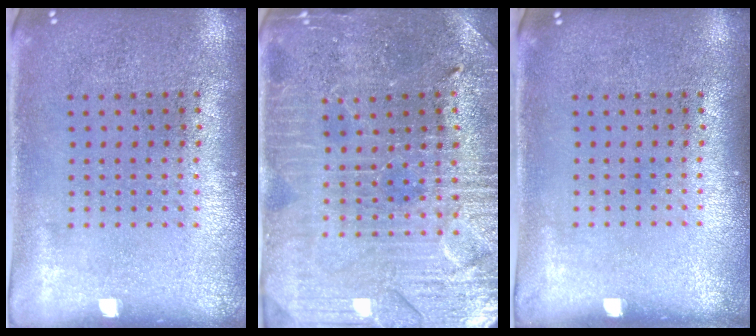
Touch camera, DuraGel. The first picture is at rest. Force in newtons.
{"total": 3.3, "press": 3.2, "slide": 0.5}
{"total": 0.0}